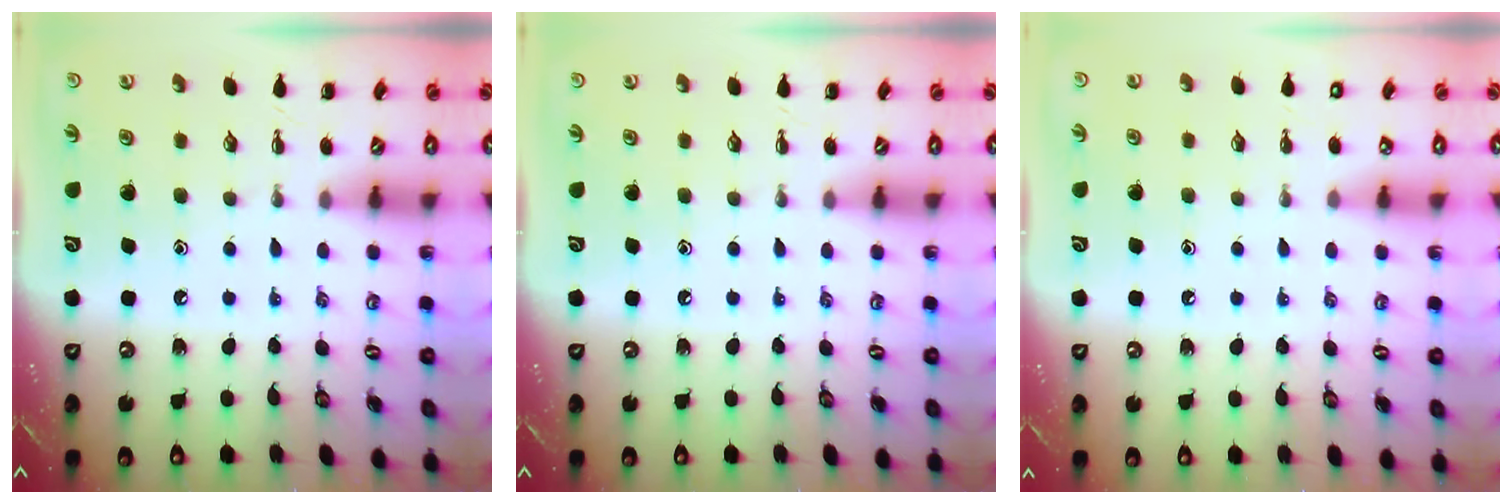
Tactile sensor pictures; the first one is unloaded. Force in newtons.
{"total": 0.0}
{"total": 1.3, "press": 1.3, "slide": 0.1}